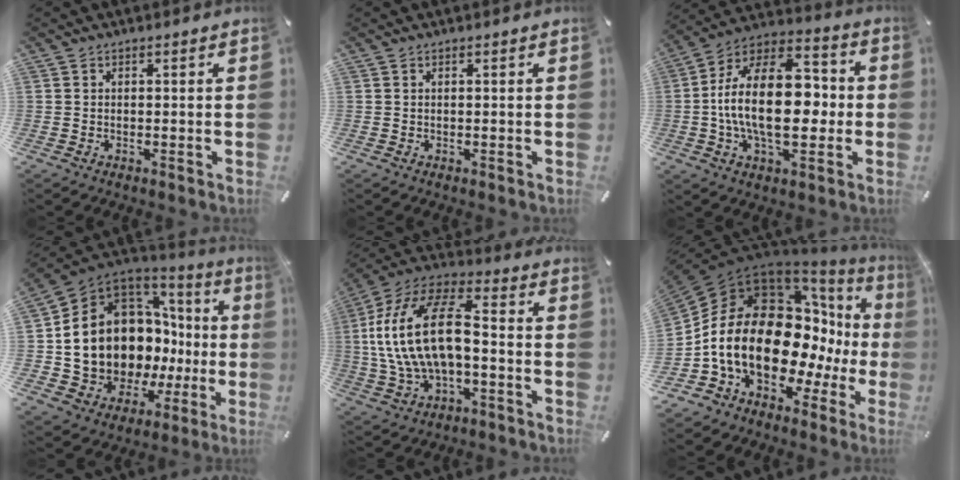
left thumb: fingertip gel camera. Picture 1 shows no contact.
{"total": 0.0}
{"total": 21.8, "force": [-1.8, 12.6, 17.7], "torque": [-0.321, 0.006, -0.035]}
{"total": 17.5, "force": [1.9, 13.5, 11.0], "torque": [-0.211, -0.057, 0.070]}
{"total": 19.4, "force": [-1.1, 11.2, 15.9], "torque": [-0.333, 0.019, -0.022]}
{"total": 25.3, "force": [-1.5, 16.4, 19.2], "torque": [-0.374, -0.036, 0.002]}